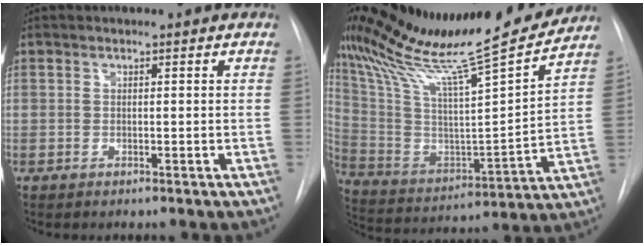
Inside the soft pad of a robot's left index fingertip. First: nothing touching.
{"total": 26.2, "force": [22.1, 1.3, 14.1], "torque": [-0.254, -0.021, 0.355]}